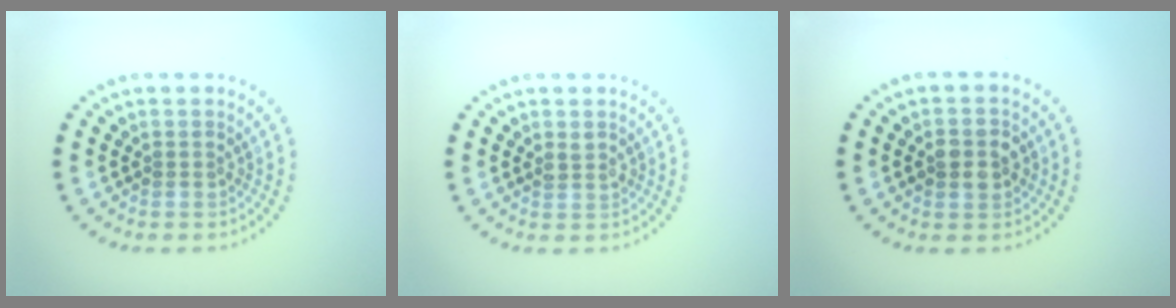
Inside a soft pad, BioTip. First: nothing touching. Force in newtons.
{"total": 0.8, "press": 0.7, "slide": 0.4}
{"total": 2.8, "press": 2.8, "slide": 0.1}